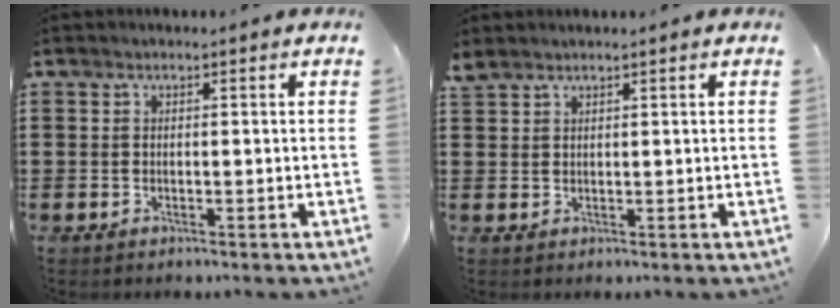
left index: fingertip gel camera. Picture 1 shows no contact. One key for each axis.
{"total": 1.4, "fx": 1.3, "fy": 0.2, "fz": 0.3, "tx": -0.008, "ty": 0.001, "tz": 0.026}